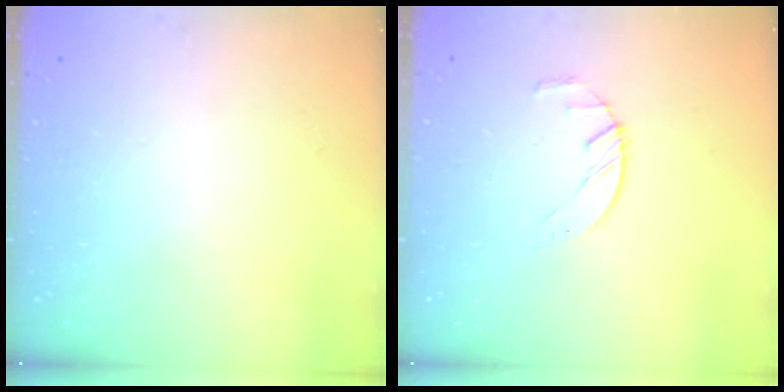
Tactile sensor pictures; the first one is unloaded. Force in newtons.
{"total": 2.5, "press": 2.5, "slide": 0.4}